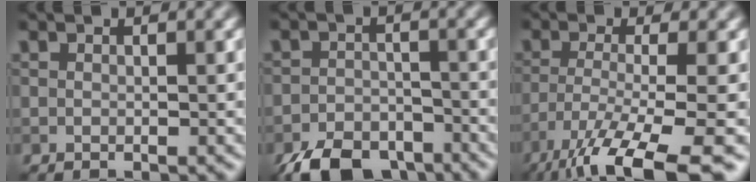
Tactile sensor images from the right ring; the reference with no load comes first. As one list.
[{"total": 6.7, "force": [-5.0, 3.4, 2.9], "torque": [-0.049, -0.013, -0.088]}, {"total": 10.9, "force": [-7.1, 2.3, 7.9], "torque": [-0.134, -0.014, -0.124]}]